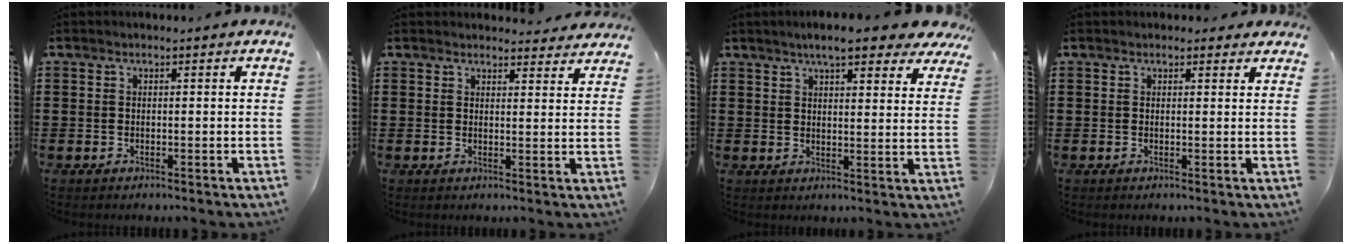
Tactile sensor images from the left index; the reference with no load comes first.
{"total": 2.9, "force": [2.8, 0.6, 0.4], "torque": [-0.001, -0.014, 0.049]}
{"total": 7.1, "force": [5.9, 1.2, 3.9], "torque": [-0.075, -0.013, 0.102]}
{"total": 1.2, "force": [1.0, 0.6, 0.3], "torque": [-0.008, 0.007, 0.019]}